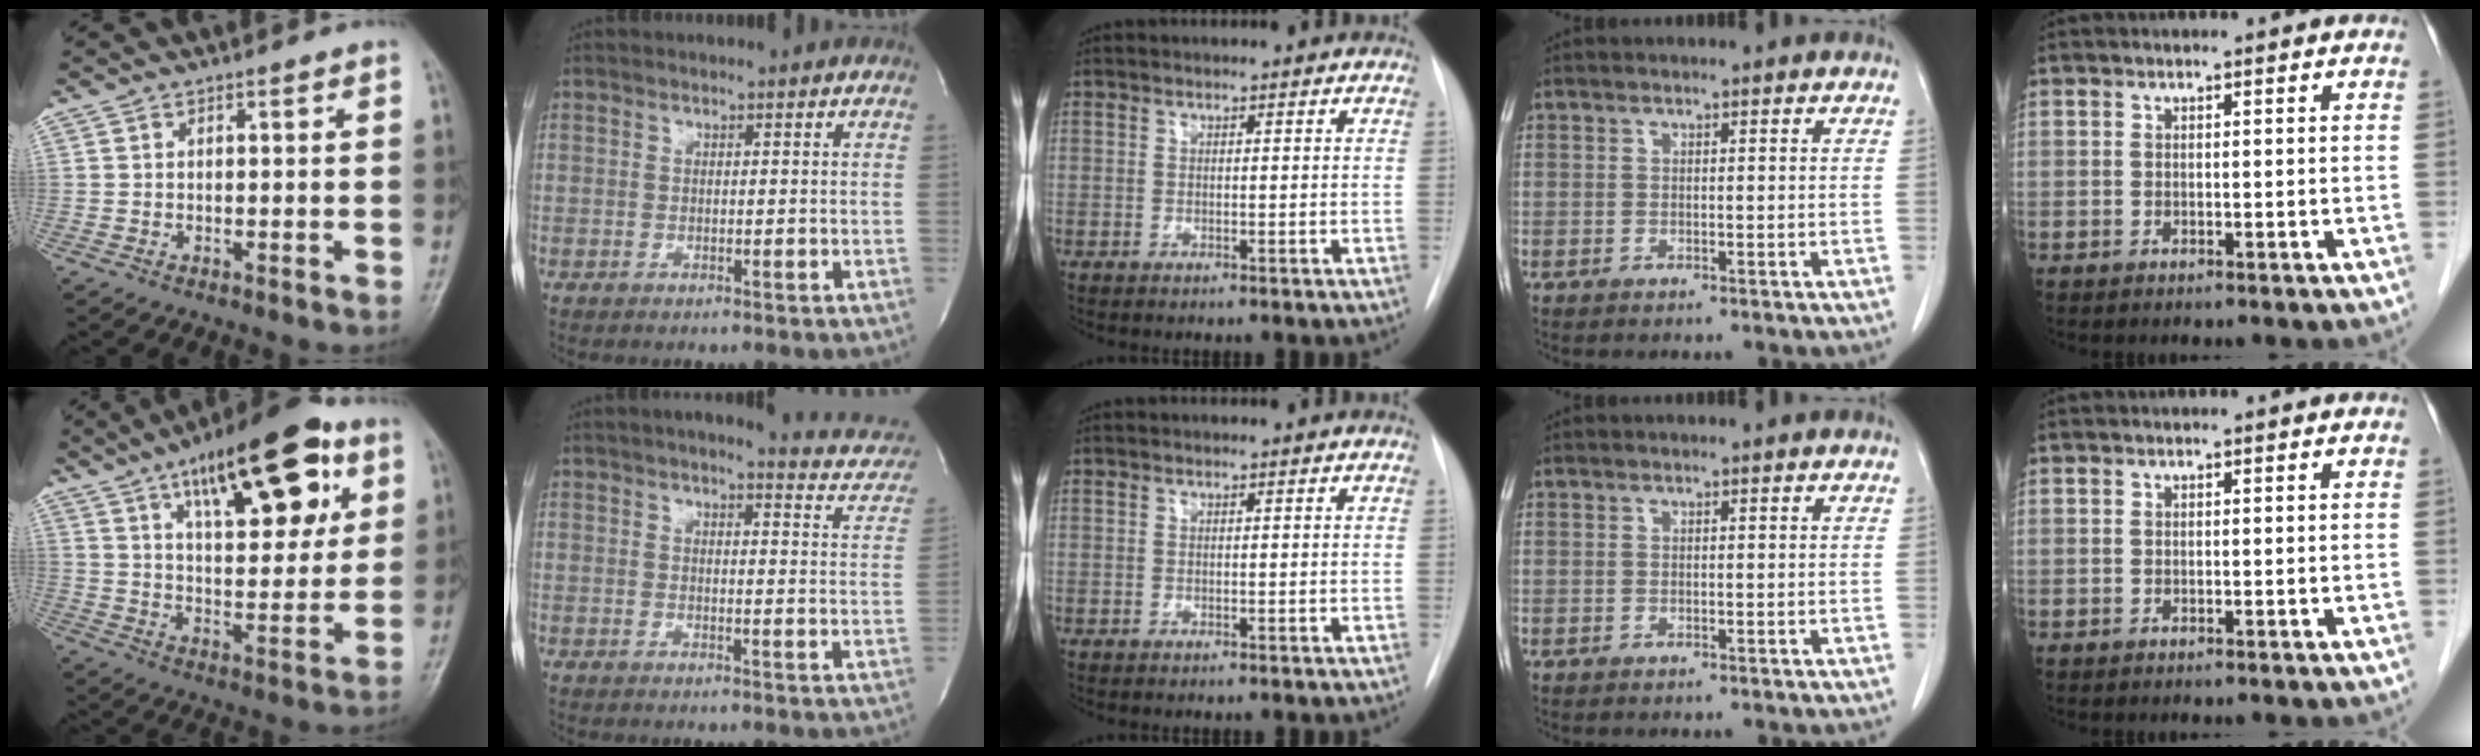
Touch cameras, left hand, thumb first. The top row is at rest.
{"thumb": {"total": 22.0, "force": [10.6, 8.9, 17.0], "torque": [-0.214, -0.028, 0.166]}, "index": {"total": 9.1, "force": [8.0, 1.7, 4.0], "torque": [-0.034, -0.023, 0.065]}}